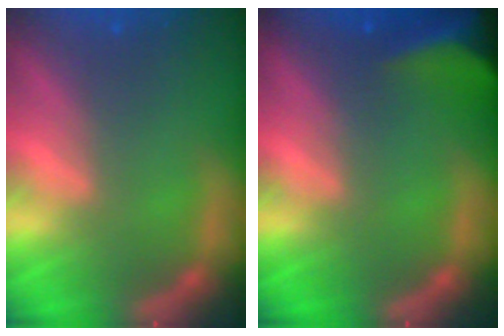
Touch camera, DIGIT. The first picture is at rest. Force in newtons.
{"total": 8.5}